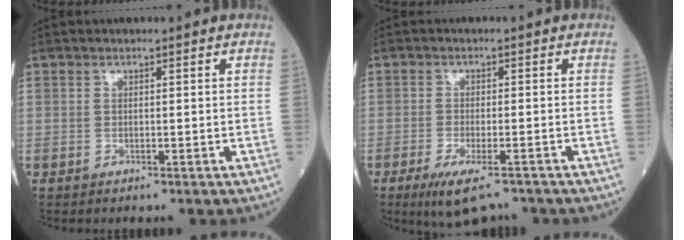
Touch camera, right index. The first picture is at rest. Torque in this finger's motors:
{"motor_torque": [0.14, -0.24, 0.15, 0.03]}